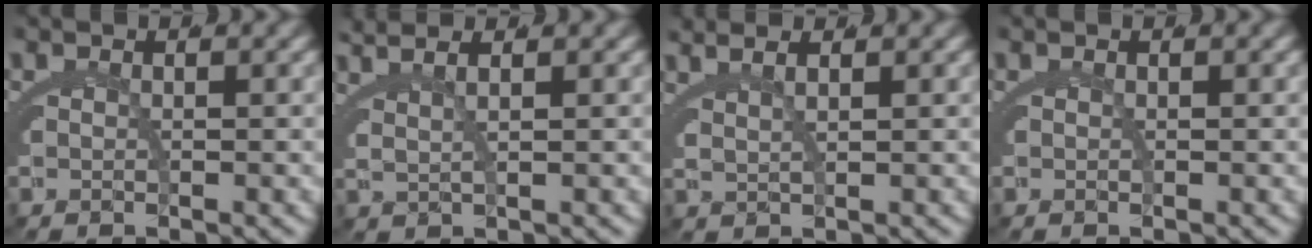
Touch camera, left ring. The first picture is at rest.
{"total": 4.2, "force": [3.0, 1.3, 2.7], "torque": [-0.041, 0.015, 0.047]}
{"total": 3.6, "force": [2.8, 0.9, 2.0], "torque": [-0.025, 0.015, 0.045]}
{"total": 0.0}